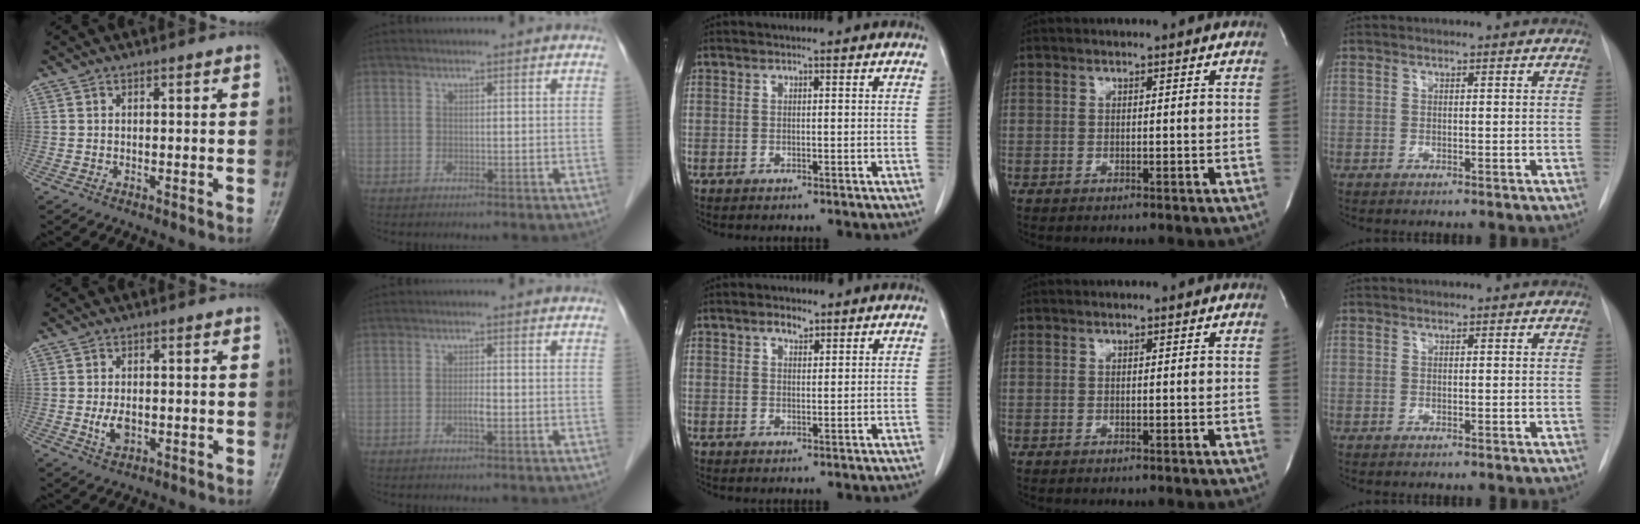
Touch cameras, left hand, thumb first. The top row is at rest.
{"thumb": {"total": 3.4, "force": [-0.5, 2.1, 2.7], "torque": [-0.049, -0.005, -0.006]}, "index": {"total": 1.6, "force": [-0.6, 0.1, 1.5], "torque": [-0.030, 0.000, -0.011]}, "middle": {"total": 2.3, "force": [1.7, 1.0, 1.3], "torque": [-0.024, 0.001, 0.028]}}